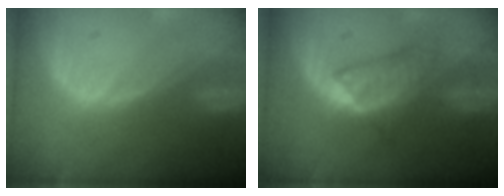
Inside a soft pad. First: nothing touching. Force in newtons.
{"total": 6.0, "press": 5.2, "slide": 3.1}